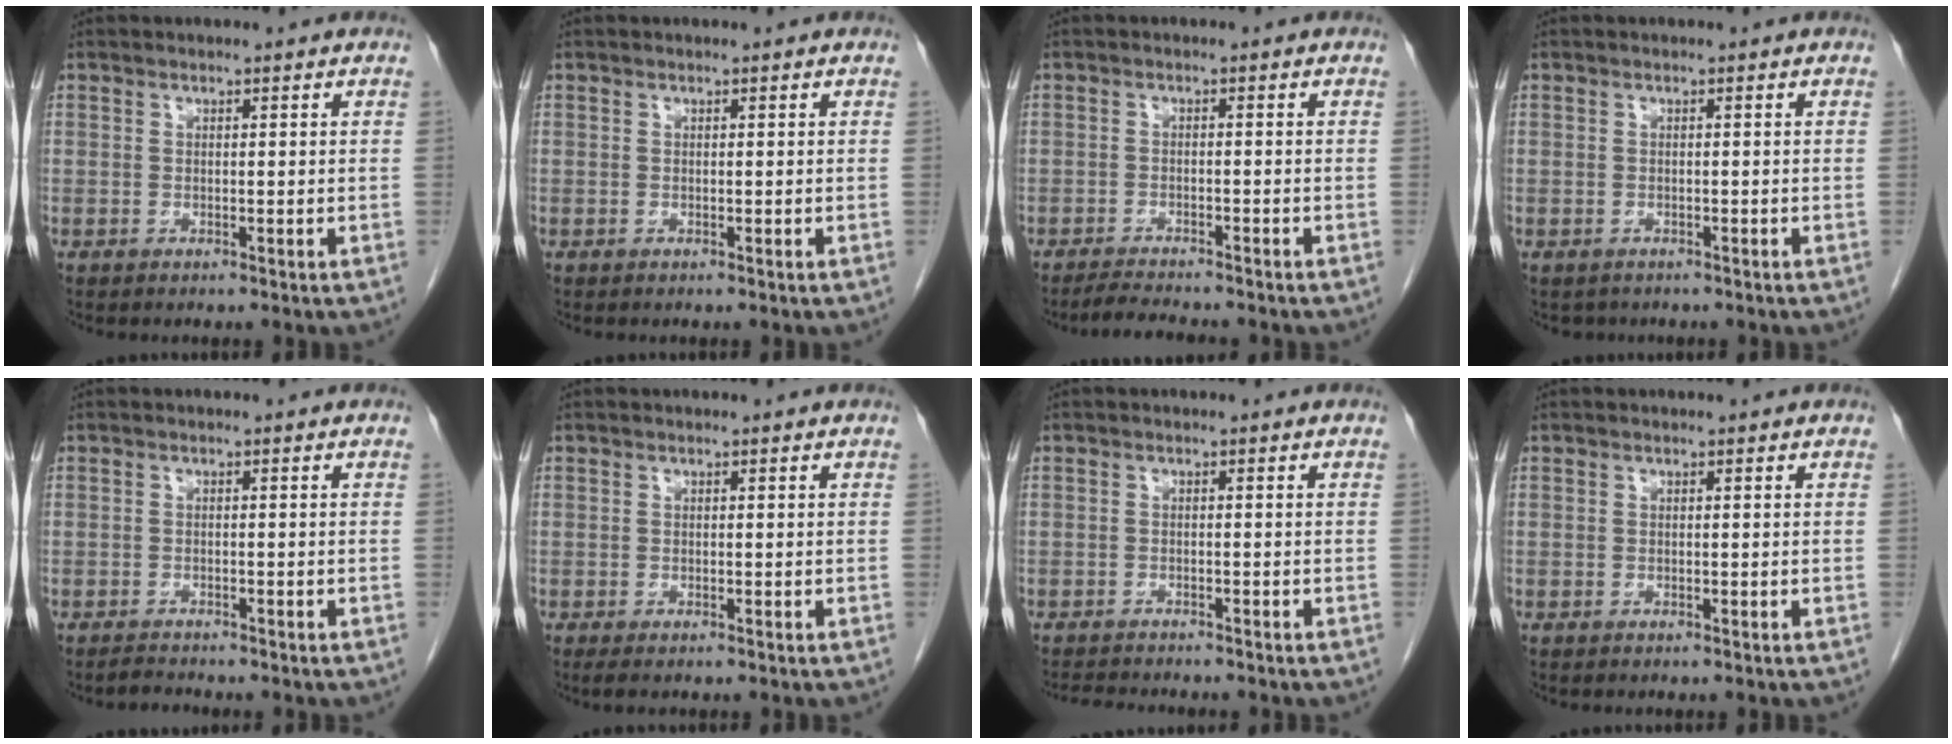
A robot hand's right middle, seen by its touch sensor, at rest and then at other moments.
{"total": 0.0}
{"total": 4.7, "force": [-4.4, 0.1, 1.7], "torque": [-0.031, -0.015, -0.071]}
{"total": 1.5, "force": [-1.3, 0.8, 0.1], "torque": [-0.013, -0.003, -0.016]}
{"total": 1.4, "force": [-1.4, 0.1, 0.1], "torque": [-0.010, -0.007, -0.021]}
{"total": 1.5, "force": [-1.1, 0.4, 0.9], "torque": [-0.012, -0.003, -0.012]}
{"total": 5.4, "force": [-5.1, 0.5, 1.8], "torque": [-0.028, -0.013, -0.077]}
{"total": 0.0}